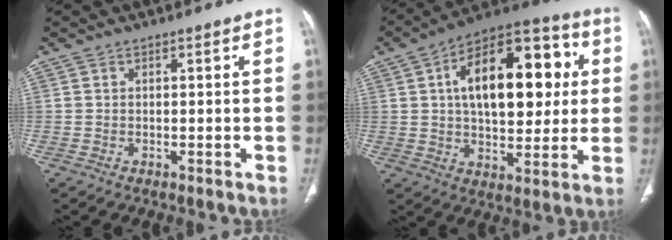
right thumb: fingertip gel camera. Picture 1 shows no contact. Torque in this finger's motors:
{"motor_torque": [-0.72, 1.43, 0.83, 0.62, 0.17]}